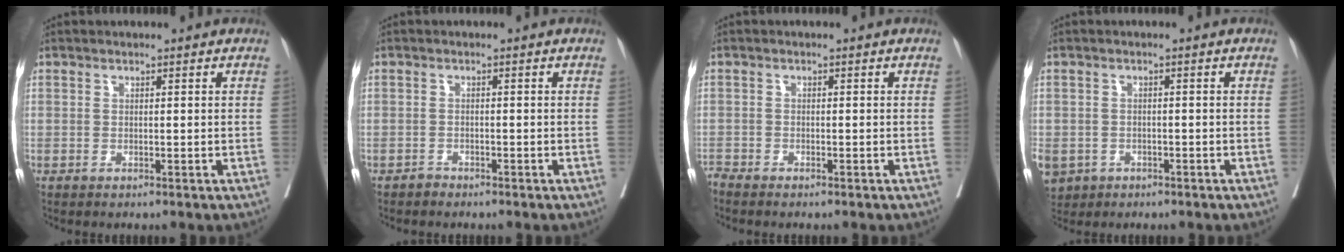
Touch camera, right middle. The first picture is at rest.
{"total": 0.7, "force": [-0.7, 0.3, -0.1], "torque": [0.001, 0.001, -0.014]}
{"total": 1.8, "force": [-1.7, 0.2, 0.5], "torque": [-0.009, -0.003, -0.027]}
{"total": 8.8, "force": [-4.0, 7.3, 3.1], "torque": [-0.092, -0.001, -0.054]}